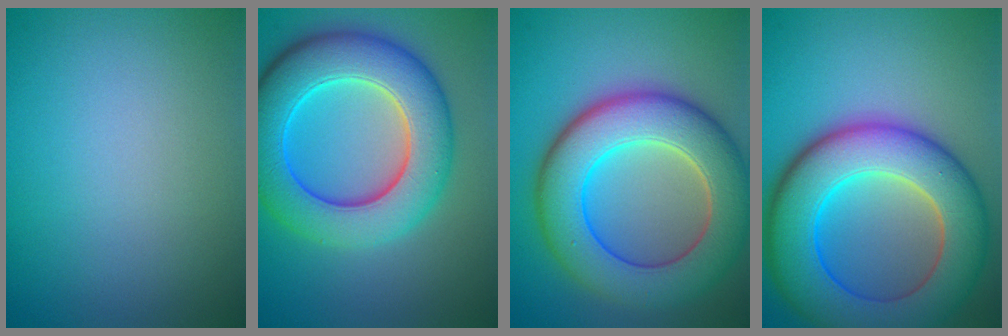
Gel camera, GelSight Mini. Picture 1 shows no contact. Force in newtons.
{"total": 9.7, "press": 9.7, "slide": 0.4}
{"total": 10.4, "press": 10.4, "slide": 0.8}
{"total": 11.7, "press": 11.7, "slide": 0.5}